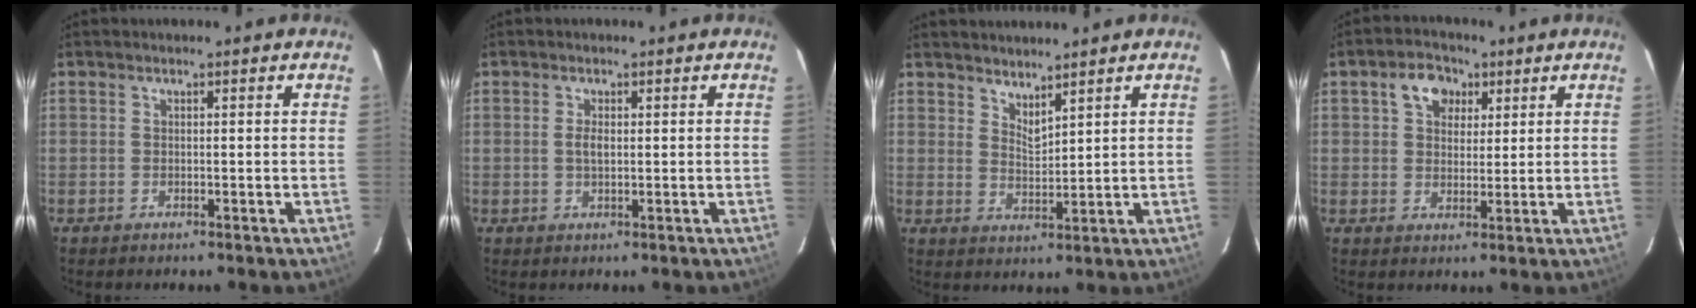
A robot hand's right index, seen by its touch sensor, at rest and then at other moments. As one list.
[{"total": 1.7, "force": [0.2, 0.8, 1.5], "torque": [-0.031, 0.000, 0.003]}, {"total": 3.7, "force": [3.3, 0.8, 1.4], "torque": [-0.023, -0.007, 0.057]}, {"total": 6.3, "force": [2.8, 4.6, 3.2], "torque": [-0.051, 0.020, 0.047]}]